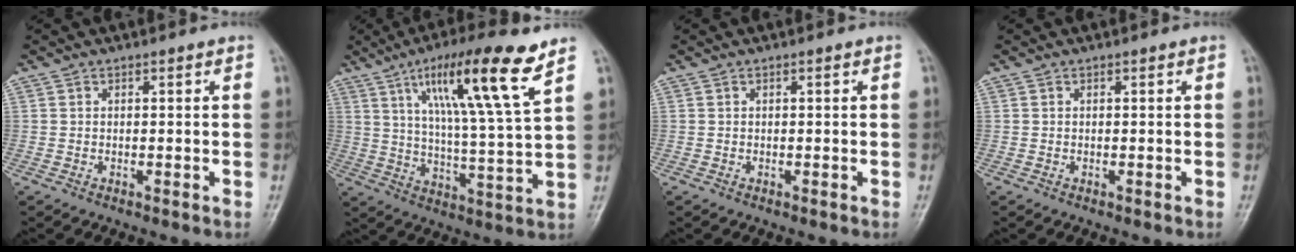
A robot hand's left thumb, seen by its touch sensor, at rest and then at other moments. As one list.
[{"total": 17.0, "force": [9.0, 1.5, 14.3], "torque": [-0.238, -0.037, 0.153]}, {"total": 0.0}, {"total": 0.0}]